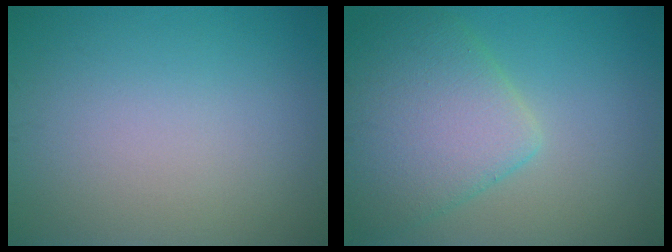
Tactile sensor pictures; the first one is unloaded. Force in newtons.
{"total": 6.7, "press": 6.7, "slide": 0.3}